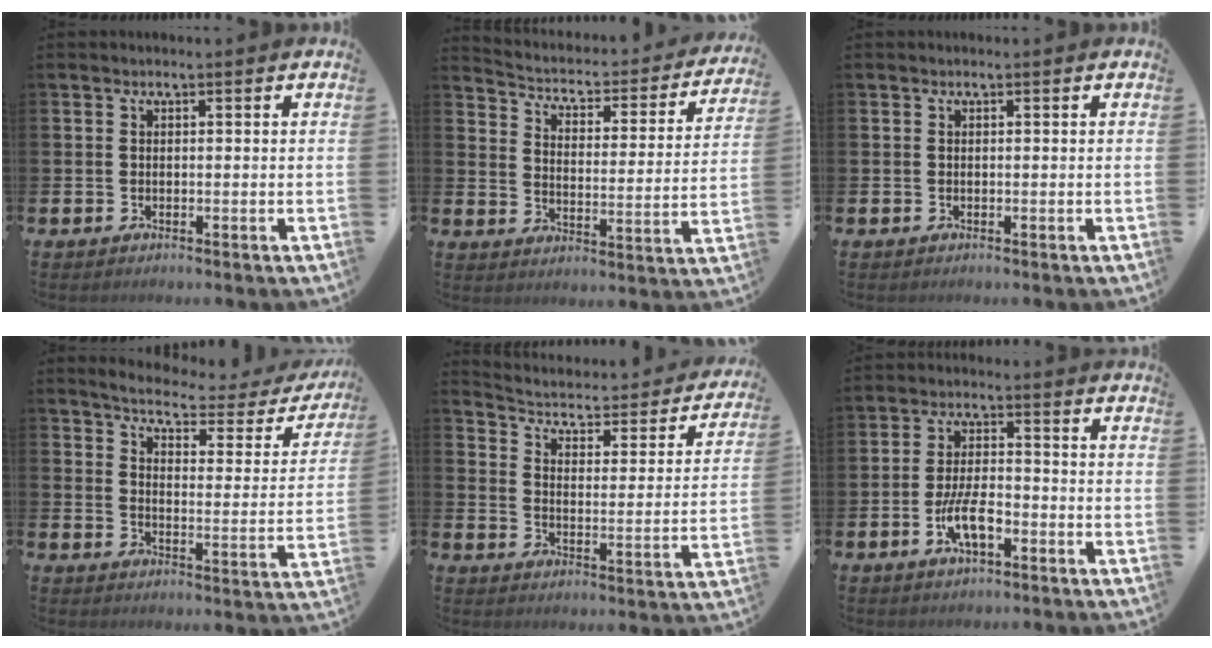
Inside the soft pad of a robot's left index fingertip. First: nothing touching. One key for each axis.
{"total": 3.8, "fx": 3.3, "fy": 1.5, "fz": 1.2, "tx": -0.046, "ty": -0.034, "tz": 0.044}
{"total": 0.0}
{"total": 4.5, "fx": 4.1, "fy": 1.0, "fz": 1.5, "tx": -0.044, "ty": -0.035, "tz": 0.061}
{"total": 3.9, "fx": 3.2, "fy": 1.6, "fz": 1.3, "tx": -0.050, "ty": -0.033, "tz": 0.043}
{"total": 5.7, "fx": -2.2, "fy": 2.3, "fz": 4.7, "tx": -0.085, "ty": 0.003, "tz": -0.044}